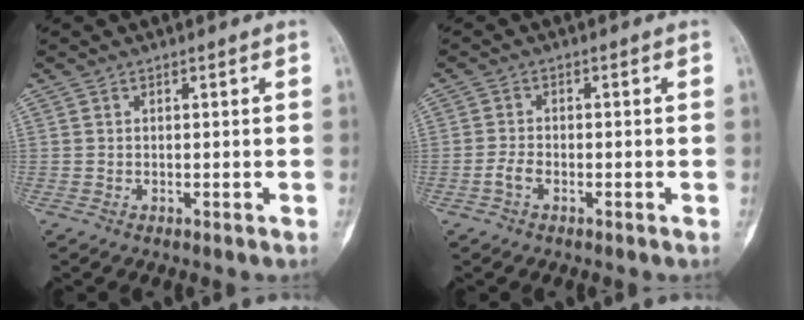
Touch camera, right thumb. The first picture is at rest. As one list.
[{"total": 2.1, "force": [-1.0, 1.0, 1.5], "torque": [-0.035, 0.008, -0.023]}]